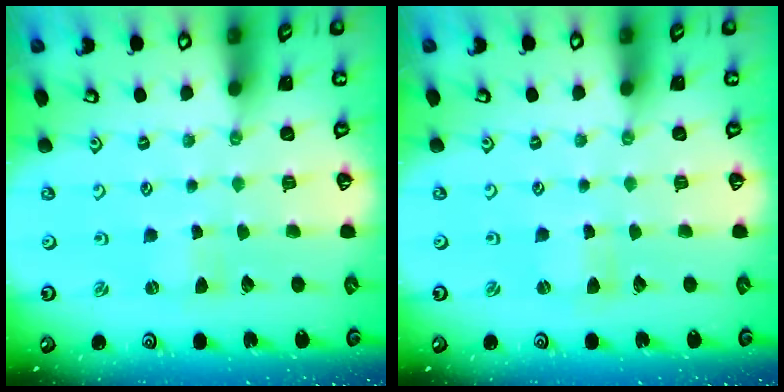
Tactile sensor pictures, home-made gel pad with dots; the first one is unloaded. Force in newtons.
{"total": 0.0}